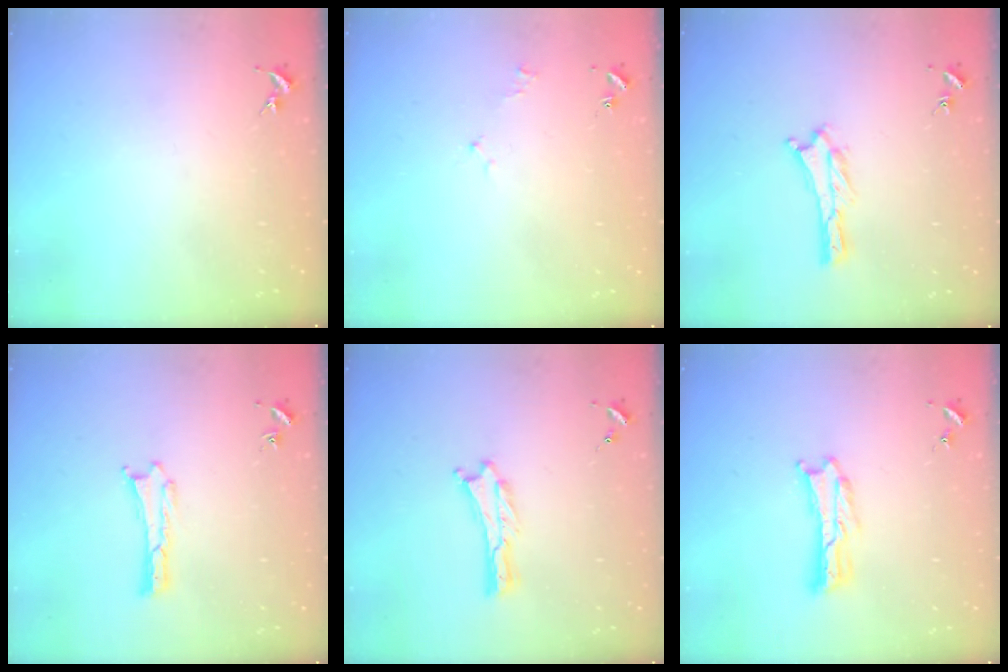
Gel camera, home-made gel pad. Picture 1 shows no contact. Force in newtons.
{"total": 1.6, "press": 1.5, "slide": 0.3}
{"total": 0.0}
{"total": 0.0}
{"total": 0.0}
{"total": 1.0, "press": 1.0, "slide": 0.2}